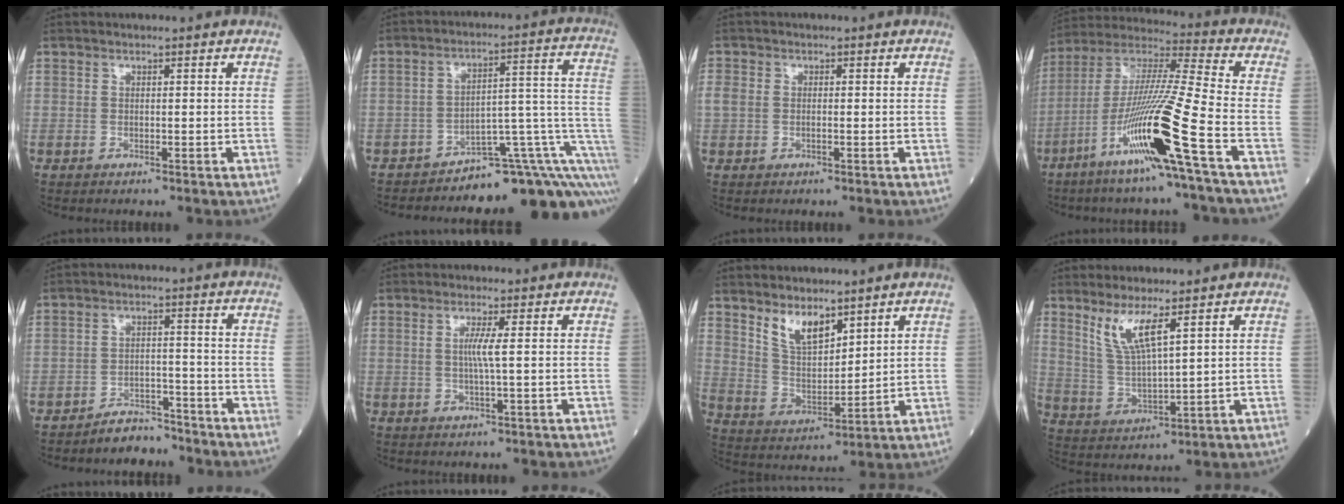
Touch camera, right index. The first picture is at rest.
{"total": 12.0, "force": [-7.9, 3.0, 8.5], "torque": [-0.069, 0.081, -0.099]}
{"total": 2.3, "force": [-0.1, 1.7, 1.5], "torque": [-0.051, 0.012, -0.001]}
{"total": 15.9, "force": [-6.6, -1.7, 14.3], "torque": [-0.289, -0.018, -0.127]}
{"total": 4.5, "force": [-4.2, 1.7, 0.3], "torque": [-0.004, 0.004, -0.068]}
{"total": 2.7, "force": [0.3, -0.6, 2.7], "torque": [-0.056, -0.003, 0.003]}
{"total": 7.4, "force": [5.3, 2.8, 4.3], "torque": [-0.087, -0.003, 0.111]}
{"total": 6.9, "force": [4.1, 0.4, 5.5], "torque": [-0.117, -0.012, 0.090]}